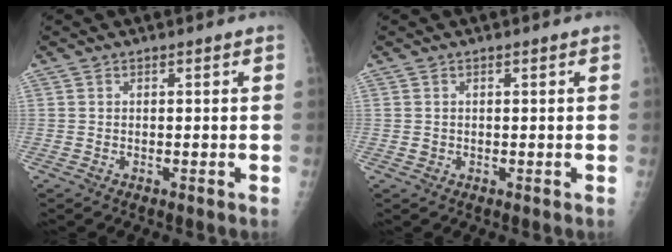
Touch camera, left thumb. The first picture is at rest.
{"total": 0.9, "force": [0.2, 0.7, 0.4], "torque": [-0.001, 0.001, 0.004]}